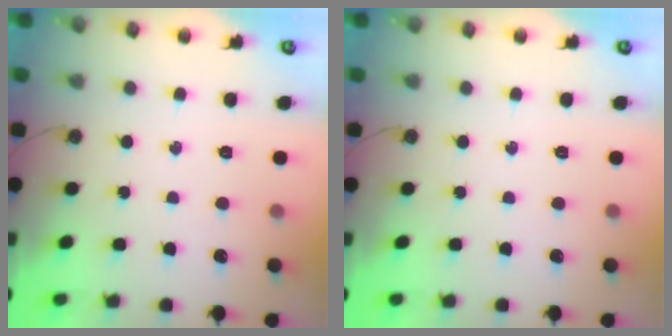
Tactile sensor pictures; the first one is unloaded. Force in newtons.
{"total": 0.0}